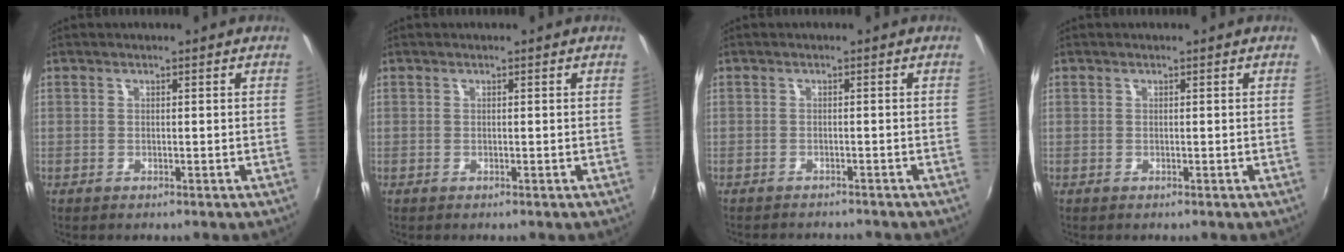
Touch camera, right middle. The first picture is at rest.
{"total": 0.0}
{"total": 3.9, "force": [-3.7, 0.5, 1.1], "torque": [-0.030, -0.010, -0.053]}
{"total": 0.0}